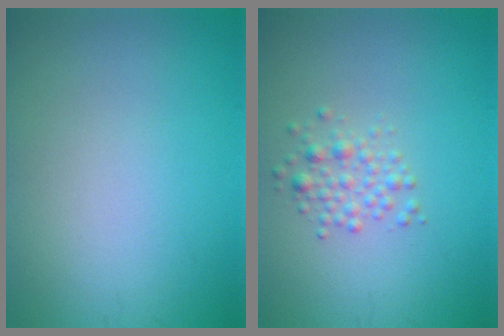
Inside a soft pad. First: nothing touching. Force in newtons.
{"total": 1.9, "press": 1.9, "slide": 0.1}